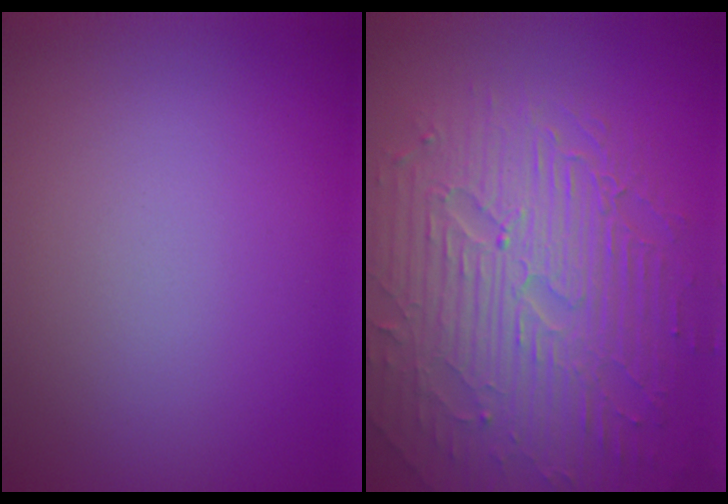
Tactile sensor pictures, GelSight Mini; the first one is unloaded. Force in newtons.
{"total": 9.6, "press": 6.3, "slide": 7.3}